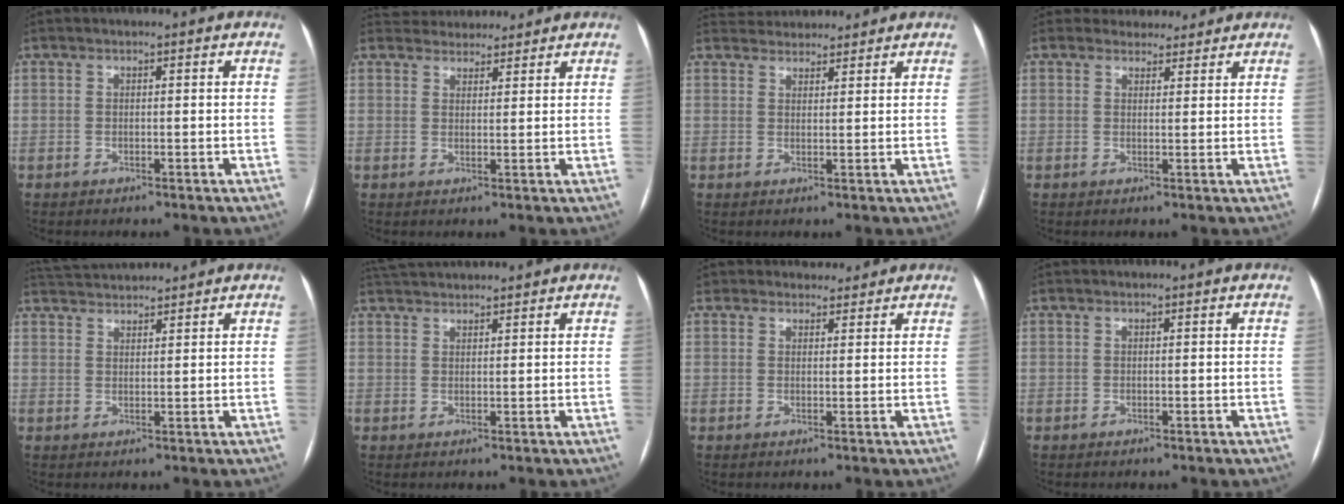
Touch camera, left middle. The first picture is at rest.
{"total": 5.9, "force": [5.6, 1.9, 0.5], "torque": [-0.002, 0.022, 0.078]}
{"total": 6.0, "force": [5.7, 1.8, 0.6], "torque": [-0.007, 0.029, 0.082]}
{"total": 4.7, "force": [4.3, 1.9, -0.1], "torque": [0.009, 0.009, 0.052]}
{"total": 6.2, "force": [6.1, 0.4, 1.2], "torque": [-0.029, 0.032, 0.104]}
{"total": 5.8, "force": [5.6, 0.7, 1.5], "torque": [-0.029, 0.040, 0.094]}
{"total": 2.7, "force": [2.4, 1.2, -0.4], "torque": [0.009, 0.005, 0.029]}
{"total": 0.0}